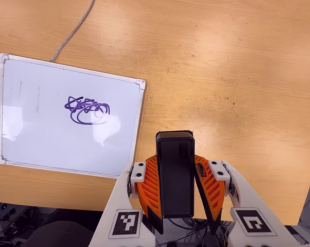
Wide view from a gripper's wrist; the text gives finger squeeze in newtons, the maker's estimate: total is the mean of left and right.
{"total": 5.7, "left": 4.6, "right": 6.8}